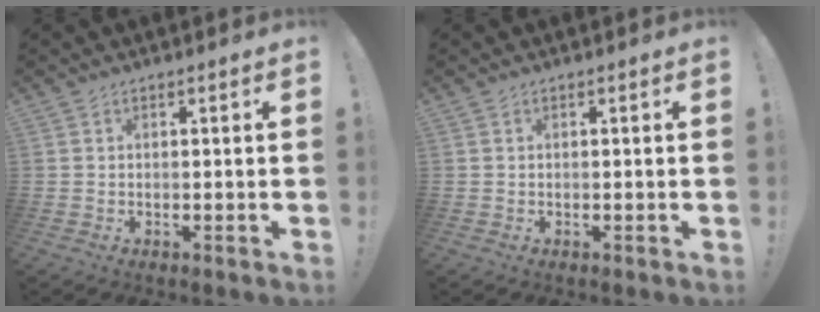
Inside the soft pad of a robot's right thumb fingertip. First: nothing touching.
{"total": 0.0}